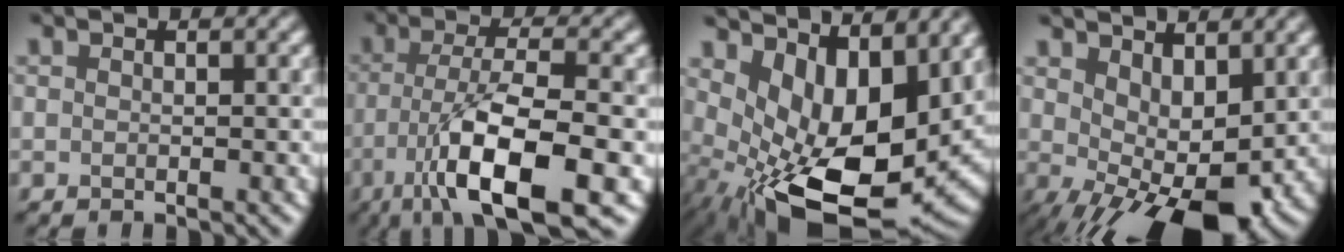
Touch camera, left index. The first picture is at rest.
{"total": 10.4, "force": [-4.3, 2.8, 9.1], "torque": [-0.158, -0.008, -0.076]}
{"total": 12.8, "force": [1.2, 6.6, 10.9], "torque": [-0.175, -0.034, 0.031]}
{"total": 9.6, "force": [-0.3, 4.6, 8.4], "torque": [-0.108, -0.006, 0.009]}